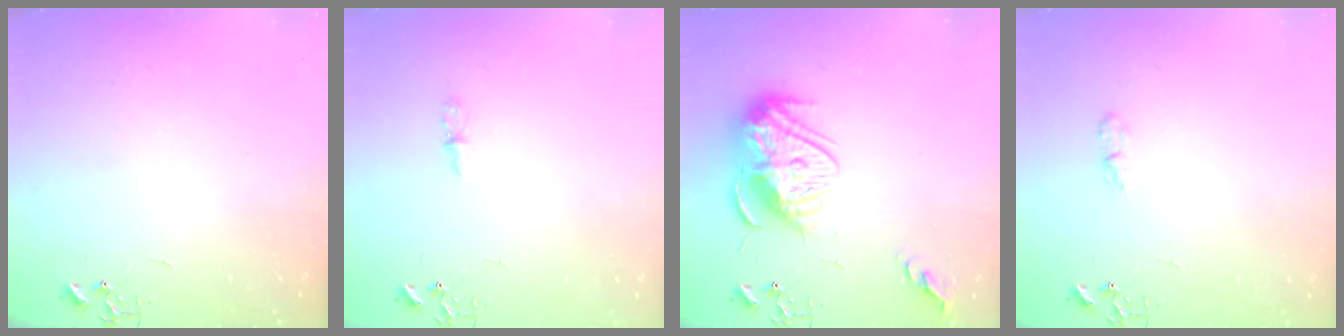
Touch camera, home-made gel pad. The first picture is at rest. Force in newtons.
{"total": 4.4, "press": 4.3, "slide": 0.5}
{"total": 15.6, "press": 15.6, "slide": 1.2}
{"total": 3.3, "press": 3.3, "slide": 0.5}